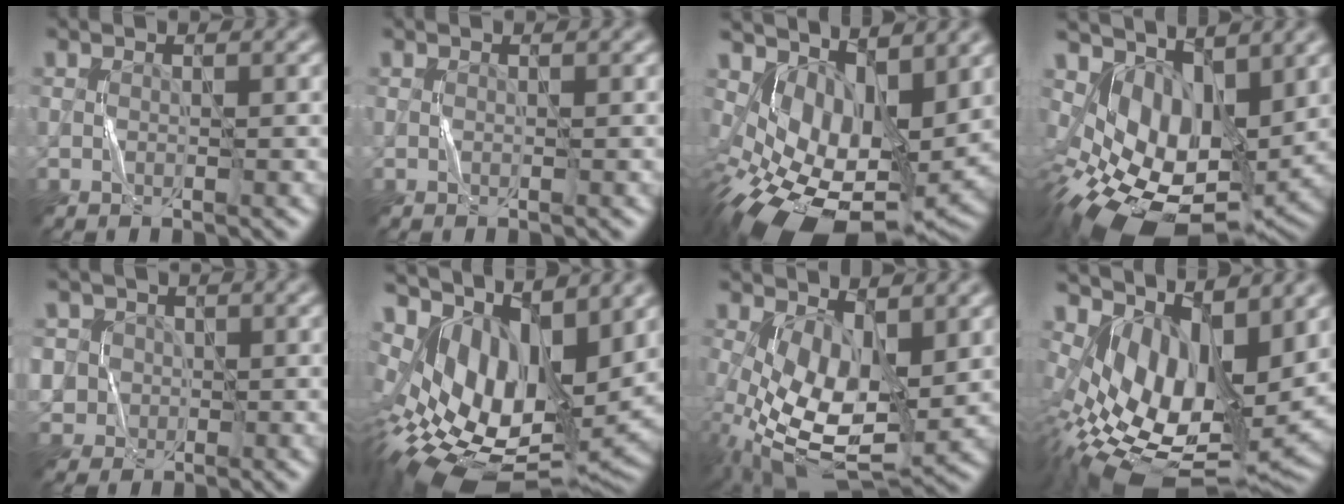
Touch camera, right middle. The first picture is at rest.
{"total": 0.0}
{"total": 10.8, "force": [-0.2, 6.5, 8.6], "torque": [-0.150, -0.032, 0.016]}
{"total": 10.1, "force": [0.6, 6.4, 7.8], "torque": [-0.143, -0.025, 0.025]}
{"total": 4.6, "force": [0.5, 4.5, 1.1], "torque": [-0.024, 0.027, 0.001]}
{"total": 14.4, "force": [3.8, 7.8, 11.6], "torque": [-0.207, -0.008, 0.086]}
{"total": 9.0, "force": [-0.4, 4.6, 7.7], "torque": [-0.166, -0.017, -0.003]}
{"total": 13.8, "force": [2.5, 7.2, 11.6], "torque": [-0.205, -0.016, 0.063]}